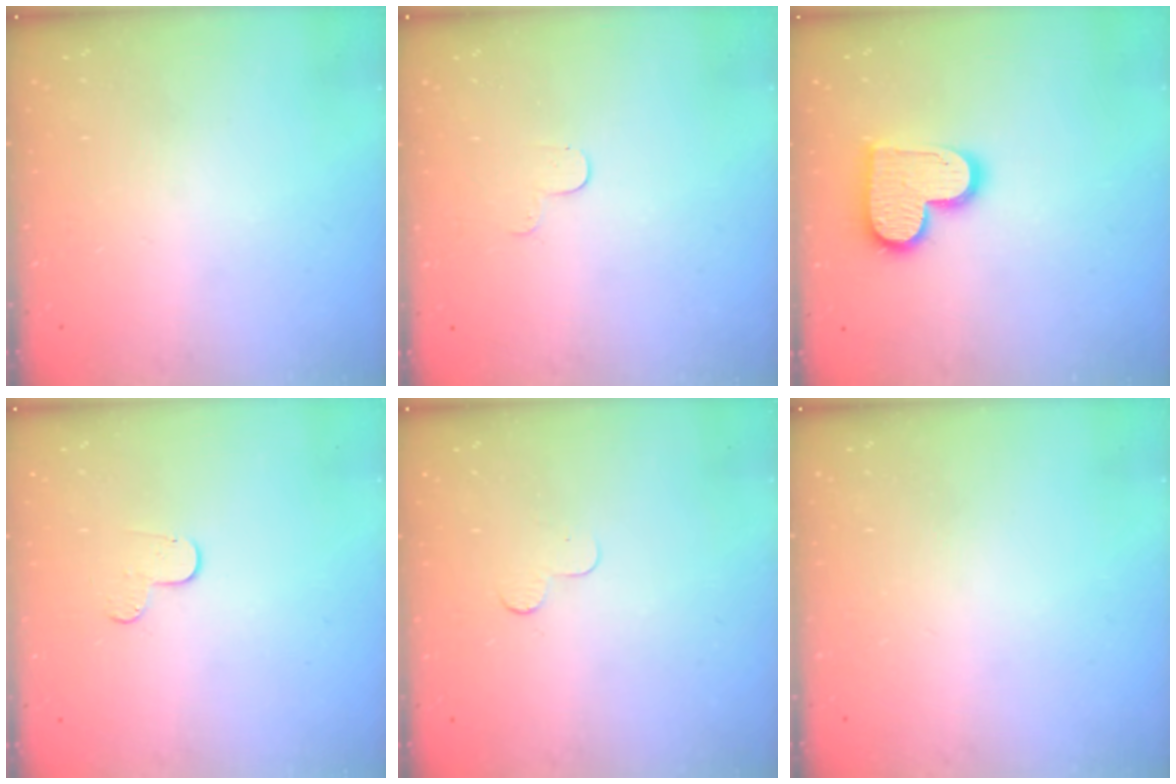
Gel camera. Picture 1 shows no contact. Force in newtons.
{"total": 3.4, "press": 3.4, "slide": 0.4}
{"total": 14.3, "press": 14.3, "slide": 1.1}
{"total": 4.5, "press": 4.5, "slide": 0.4}
{"total": 2.3, "press": 2.3, "slide": 0.2}
{"total": 0.0}